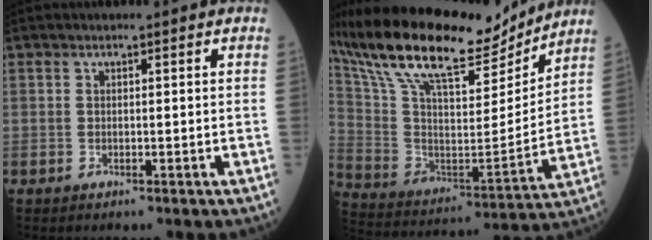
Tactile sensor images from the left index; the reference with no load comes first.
{"total": 24.2, "force": [19.7, 6.0, 12.7], "torque": [-0.242, 0.008, 0.336]}